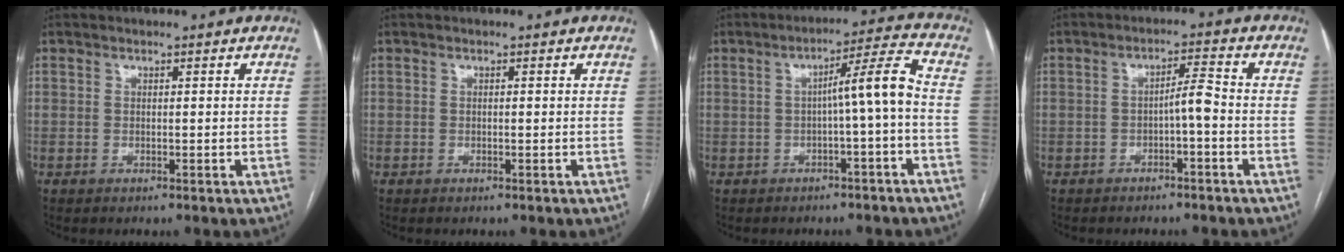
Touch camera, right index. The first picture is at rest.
{"total": 0.0}
{"total": 6.9, "force": [-1.1, -0.6, 6.8], "torque": [-0.101, 0.022, -0.013]}
{"total": 3.4, "force": [-1.1, 0.3, 3.2], "torque": [-0.049, 0.009, -0.017]}